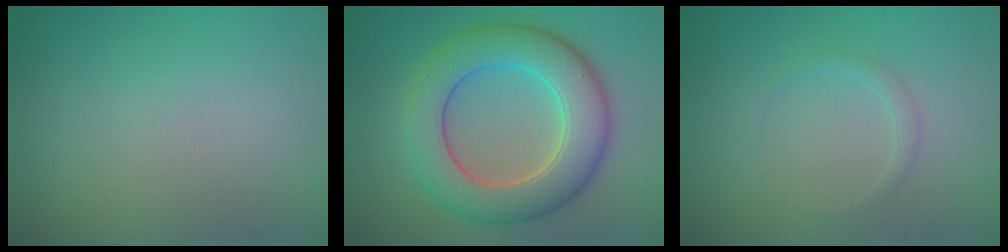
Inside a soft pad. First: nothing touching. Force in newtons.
{"total": 8.6, "press": 8.6, "slide": 0.6}
{"total": 0.8, "press": 0.8, "slide": 0.1}